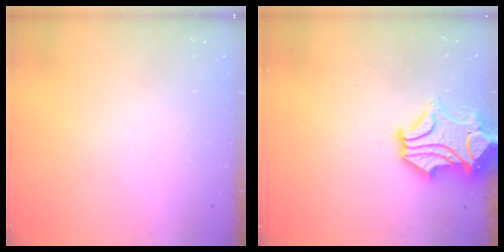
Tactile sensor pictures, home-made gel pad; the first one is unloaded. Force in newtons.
{"total": 2.0, "press": 1.6, "slide": 1.1}